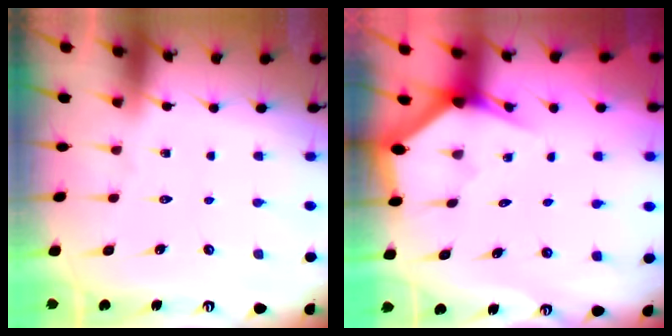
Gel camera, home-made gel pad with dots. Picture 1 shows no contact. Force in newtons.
{"total": 2.9, "press": 2.9, "slide": 0.1}